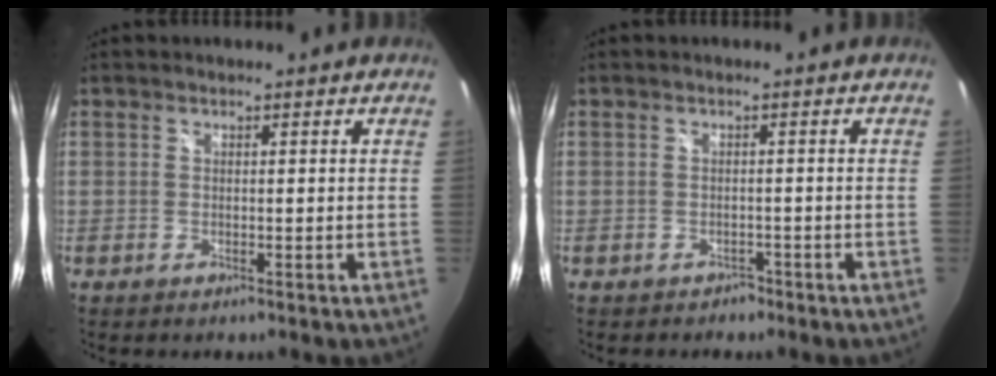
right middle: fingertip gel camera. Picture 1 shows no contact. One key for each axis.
{"total": 2.0, "fx": -1.5, "fy": 1.2, "fz": 0.3, "tx": -0.010, "ty": -0.003, "tz": -0.020}